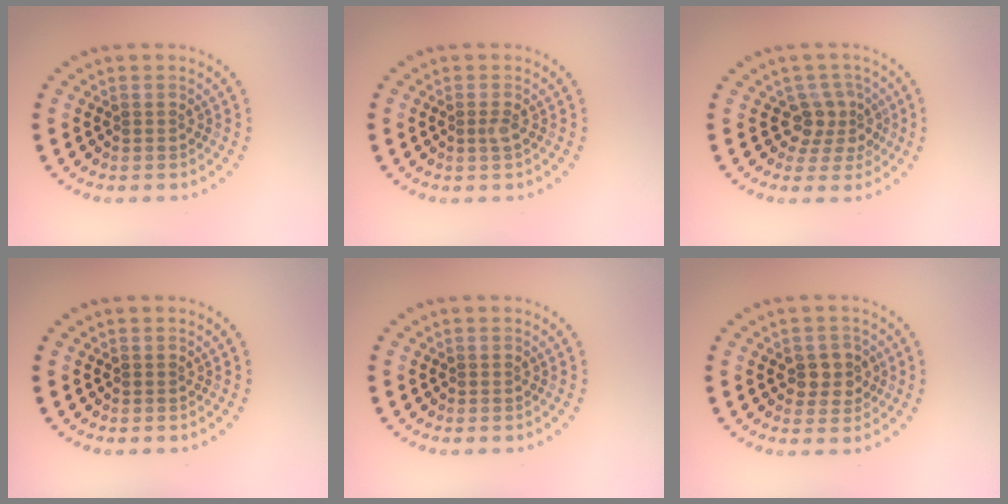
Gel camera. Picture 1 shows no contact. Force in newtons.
{"total": 0.8, "press": 0.5, "slide": 0.5}
{"total": 2.7, "press": 2.0, "slide": 1.8}
{"total": 0.0}
{"total": 0.0}
{"total": 2.5, "press": 2.4, "slide": 0.6}